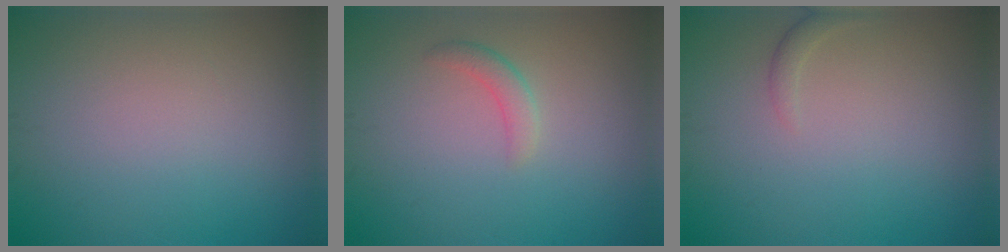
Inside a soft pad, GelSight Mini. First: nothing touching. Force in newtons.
{"total": 1.5, "press": 1.5, "slide": 0.1}
{"total": 0.9, "press": 0.9, "slide": 0.1}